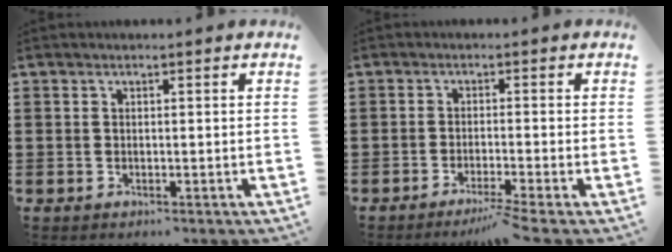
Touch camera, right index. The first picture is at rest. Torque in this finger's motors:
{"motor_torque": [0.50, 1.35, 0.00, 0.00]}